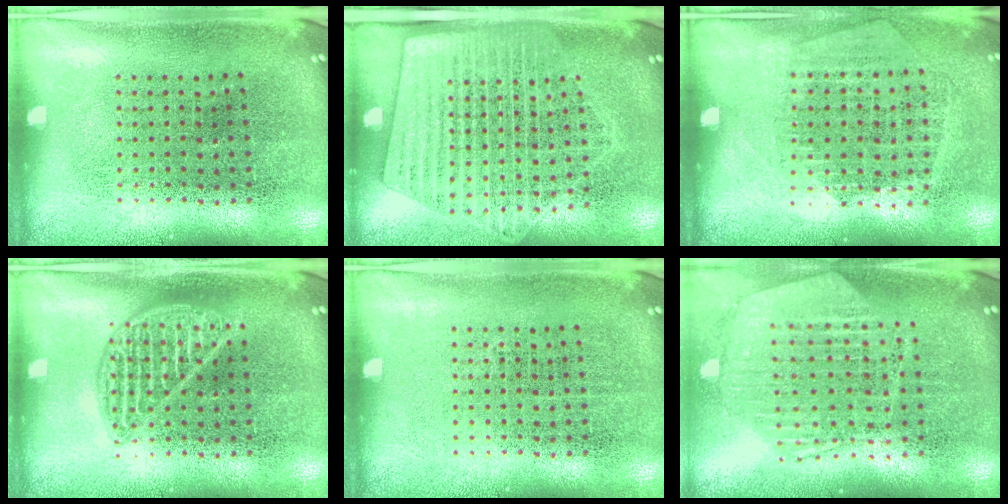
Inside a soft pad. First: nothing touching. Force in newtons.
{"total": 1.7, "press": 1.5, "slide": 0.8}
{"total": 1.3, "press": 1.1, "slide": 0.6}
{"total": 1.3, "press": 1.3, "slide": 0.1}
{"total": 0.0}
{"total": 1.3, "press": 1.2, "slide": 0.4}